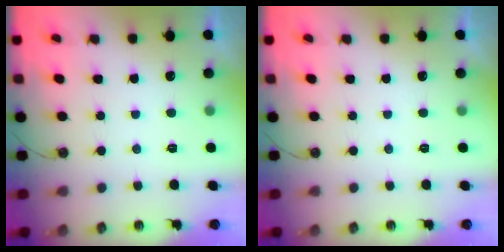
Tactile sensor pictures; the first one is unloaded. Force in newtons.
{"total": 0.0}